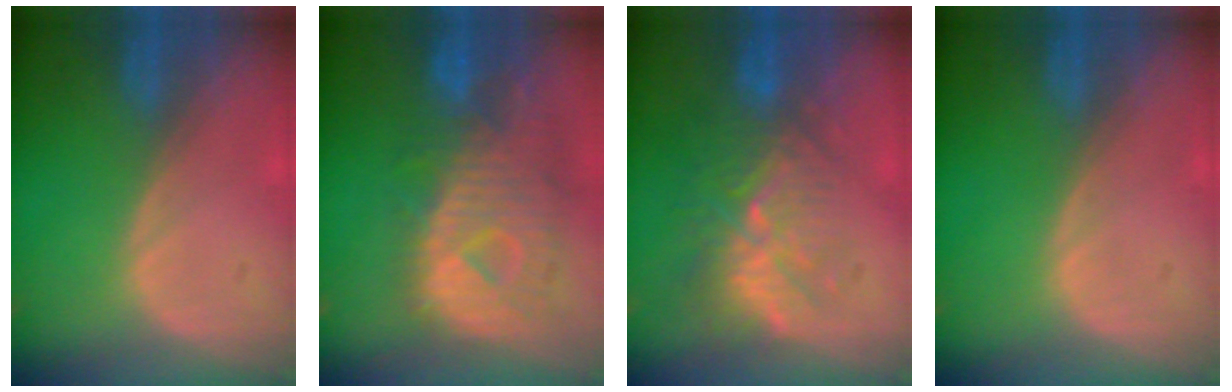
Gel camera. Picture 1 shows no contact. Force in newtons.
{"total": 12.0, "press": 10.3, "slide": 6.0}
{"total": 9.4, "press": 8.7, "slide": 3.5}
{"total": 0.0}